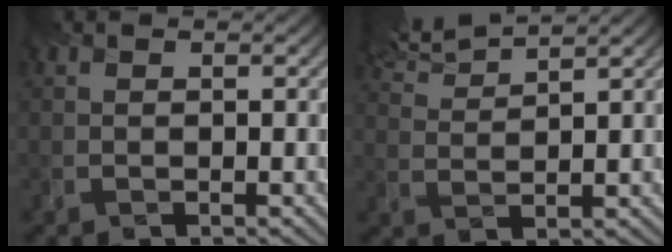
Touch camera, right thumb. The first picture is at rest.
{"total": 5.4, "force": [4.8, 0.6, 2.6], "torque": [-0.061, 0.018, 0.091]}